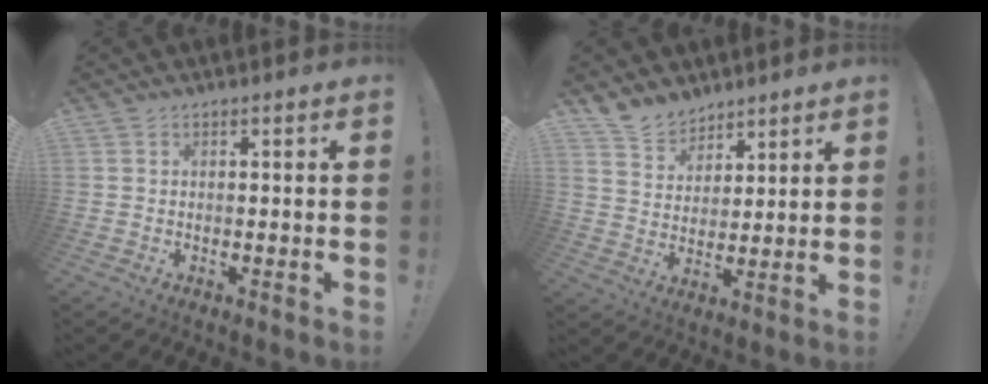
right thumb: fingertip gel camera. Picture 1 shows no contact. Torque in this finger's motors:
{"motor_torque": [-0.46, 0.40, 0.48, 0.38, 0.06]}